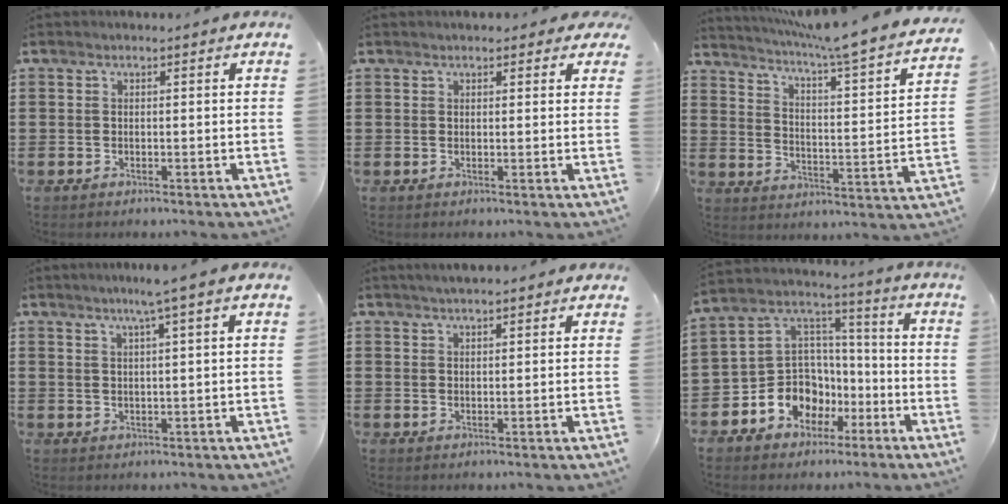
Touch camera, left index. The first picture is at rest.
{"total": 1.4, "force": [1.2, 0.6, 0.5], "torque": [-0.012, 0.005, 0.022]}
{"total": 6.2, "force": [5.2, -1.1, 3.0], "torque": [-0.073, -0.053, 0.078]}
{"total": 3.5, "force": [1.9, -0.7, 2.8], "torque": [-0.056, -0.002, 0.030]}
{"total": 1.9, "force": [1.7, 0.3, 0.9], "torque": [-0.020, 0.007, 0.030]}
{"total": 9.4, "force": [-4.6, 8.2, 1.2], "torque": [-0.062, 0.009, -0.084]}